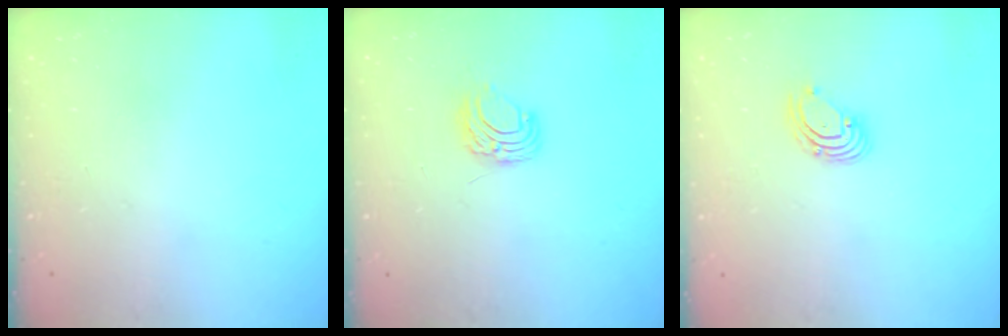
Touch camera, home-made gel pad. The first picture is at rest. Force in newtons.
{"total": 6.6, "press": 6.6, "slide": 0.5}
{"total": 3.3, "press": 3.3, "slide": 0.4}